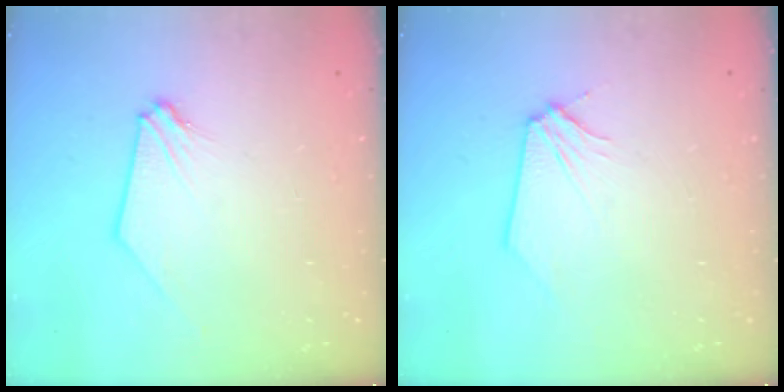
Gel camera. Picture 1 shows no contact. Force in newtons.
{"total": 0.0}